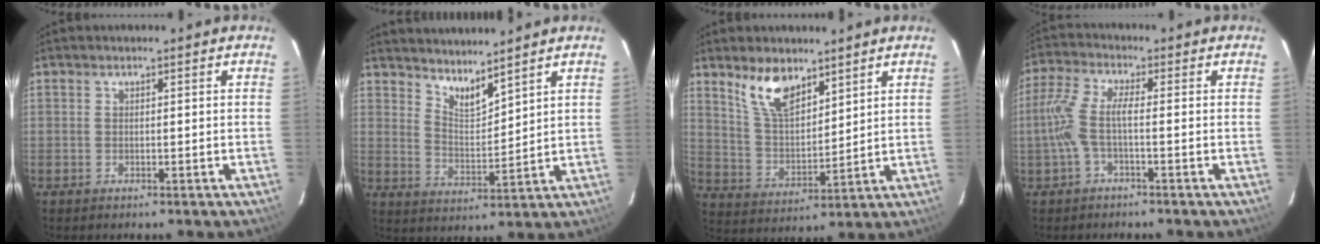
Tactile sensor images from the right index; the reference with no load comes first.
{"total": 6.1, "force": [5.4, 1.0, 2.5], "torque": [-0.041, -0.010, 0.101]}
{"total": 9.8, "force": [6.8, 4.2, 5.7], "torque": [-0.106, 0.007, 0.139]}
{"total": 6.1, "force": [-1.6, 1.1, 5.7], "torque": [-0.136, 0.006, -0.030]}